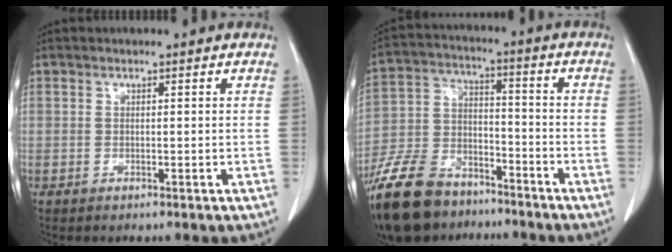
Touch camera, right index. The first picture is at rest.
{"total": 16.3, "force": [-12.5, 7.6, 7.1], "torque": [-0.162, 0.003, -0.223]}